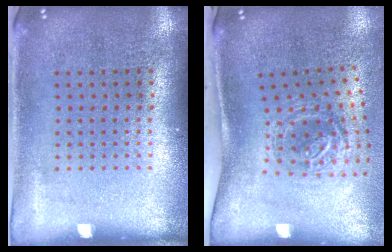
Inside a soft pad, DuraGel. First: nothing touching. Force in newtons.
{"total": 1.8, "press": 1.2, "slide": 1.4}